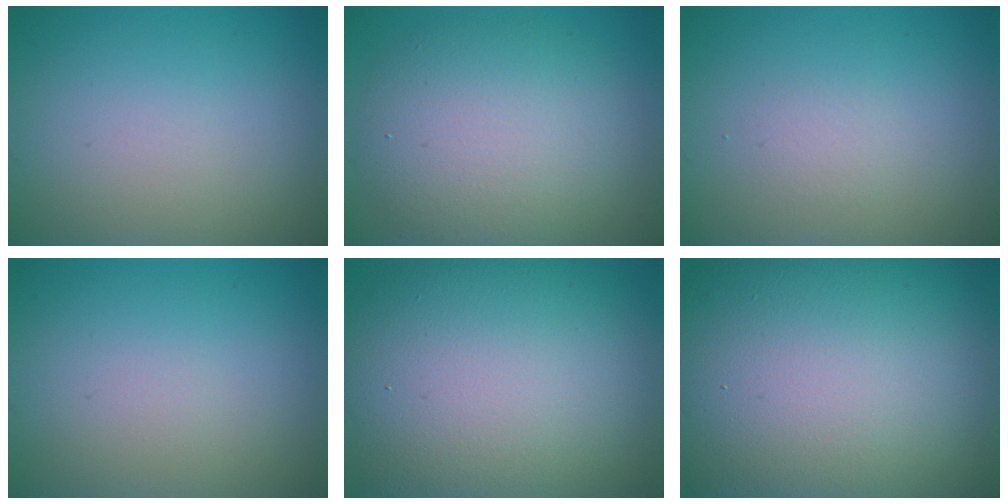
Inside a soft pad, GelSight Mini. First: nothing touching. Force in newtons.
{"total": 7.8, "press": 7.8, "slide": 0.5}
{"total": 1.0, "press": 1.0, "slide": 0.1}
{"total": 0.0}
{"total": 15.1, "press": 15.1, "slide": 0.9}
{"total": 21.2, "press": 21.1, "slide": 1.4}